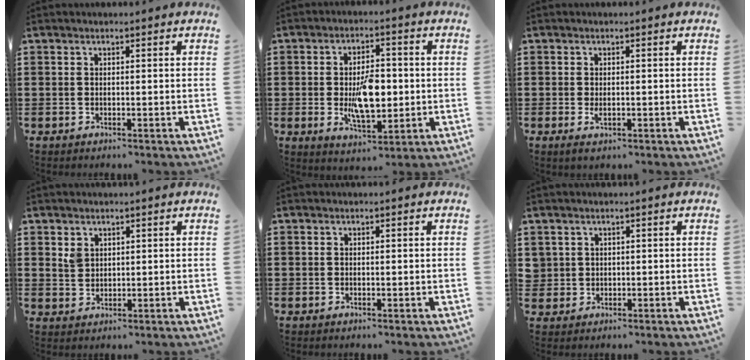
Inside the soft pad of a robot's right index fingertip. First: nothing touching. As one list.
[{"total": 8.7, "force": [-0.7, 4.3, 7.5], "torque": [-0.130, 0.000, -0.016]}, {"total": 1.4, "force": [-0.3, 0.5, 1.3], "torque": [-0.025, -0.002, -0.005]}, {"total": 2.2, "force": [1.4, 1.5, 0.6], "torque": [-0.017, 0.004, 0.027]}, {"total": 0.0}, {"total": 1.5, "force": [0.6, 1.4, 0.0], "torque": [-0.008, 0.007, 0.011]}]